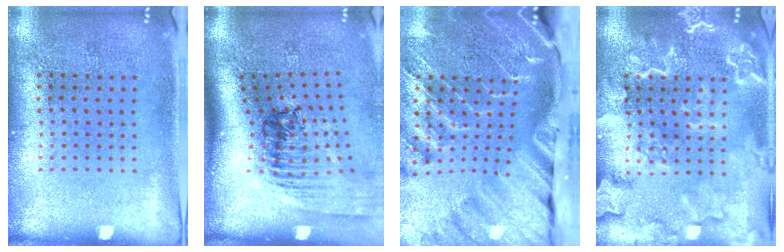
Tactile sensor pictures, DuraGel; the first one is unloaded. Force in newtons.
{"total": 2.4, "press": 1.7, "slide": 1.7}
{"total": 4.3, "press": 3.3, "slide": 2.7}
{"total": 3.3, "press": 3.3, "slide": 0.4}